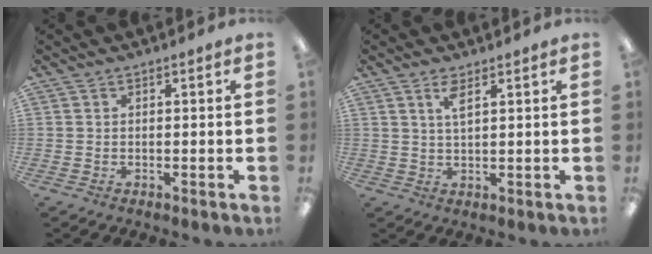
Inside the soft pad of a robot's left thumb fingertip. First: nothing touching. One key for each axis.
{"total": 3.3, "fx": 2.1, "fy": 0.8, "fz": 2.4, "tx": -0.054, "ty": 0.002, "tz": 0.037}